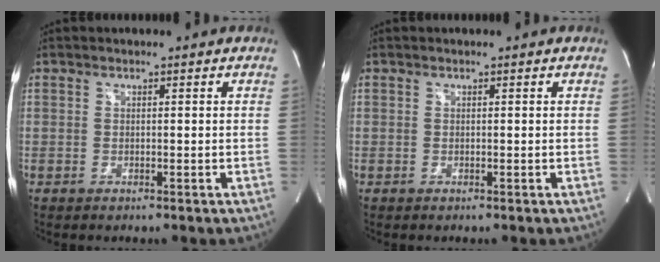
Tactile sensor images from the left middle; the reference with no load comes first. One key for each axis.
{"total": 0.0}